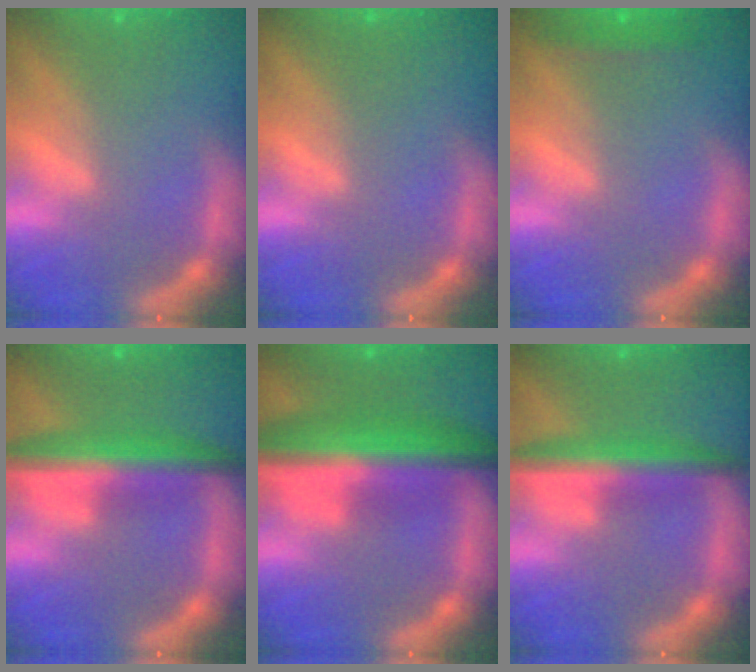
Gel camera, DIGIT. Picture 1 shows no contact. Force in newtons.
{"total": 0.0}
{"total": 1.4}
{"total": 6.6}
{"total": 10.0}
{"total": 5.5}